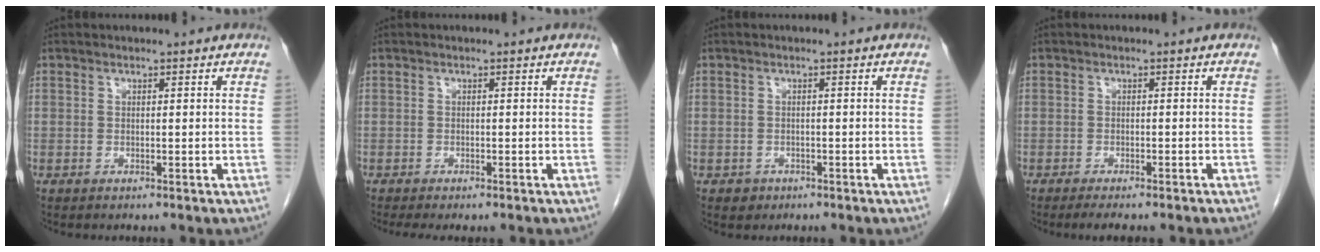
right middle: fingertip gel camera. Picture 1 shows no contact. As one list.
[{"total": 3.1, "force": [-2.6, 0.6, 1.7], "torque": [-0.022, -0.008, -0.034]}, {"total": 1.4, "force": [-0.8, 1.1, 0.1], "torque": [-0.002, 0.005, -0.008]}, {"total": 6.0, "force": [-5.1, 0.6, 3.1], "torque": [-0.032, -0.007, -0.067]}]